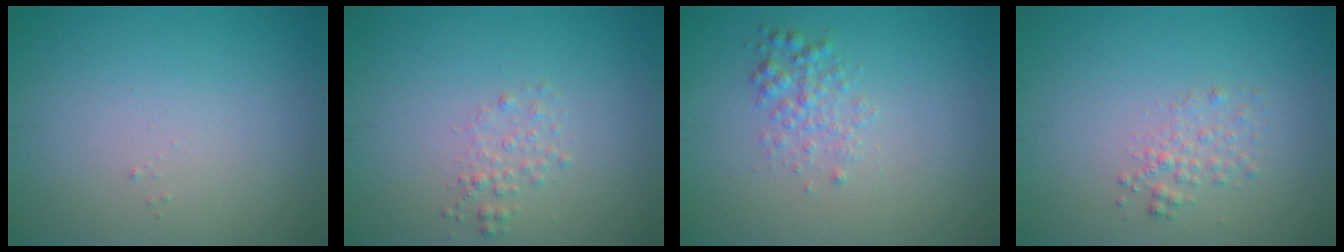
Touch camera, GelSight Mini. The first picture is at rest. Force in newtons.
{"total": 1.3, "press": 1.3, "slide": 0.1}
{"total": 1.9, "press": 1.9, "slide": 0.0}
{"total": 1.5, "press": 1.5, "slide": 0.0}